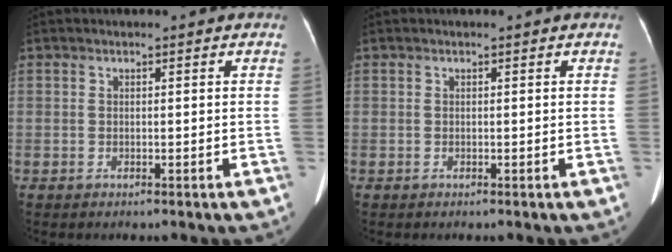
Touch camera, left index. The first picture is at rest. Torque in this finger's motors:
{"motor_torque": [-0.01, 0.01, 0.00, 0.00]}